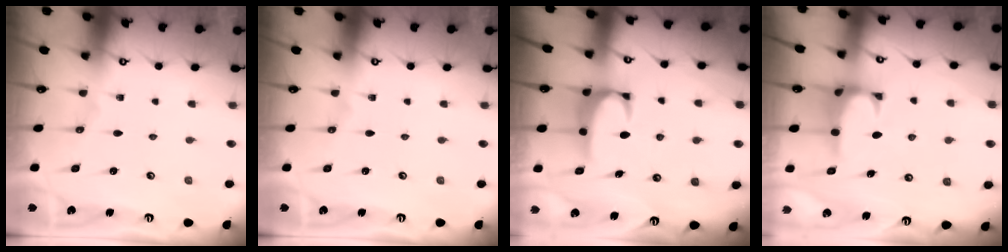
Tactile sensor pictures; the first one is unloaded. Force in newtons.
{"total": 0.0}
{"total": 2.9, "press": 2.8, "slide": 0.7}
{"total": 0.9, "press": 0.5, "slide": 0.8}